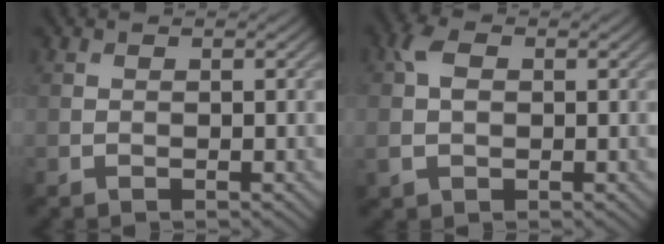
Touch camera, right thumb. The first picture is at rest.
{"total": 3.7, "force": [0.4, 2.6, 2.6], "torque": [-0.066, 0.004, 0.004]}